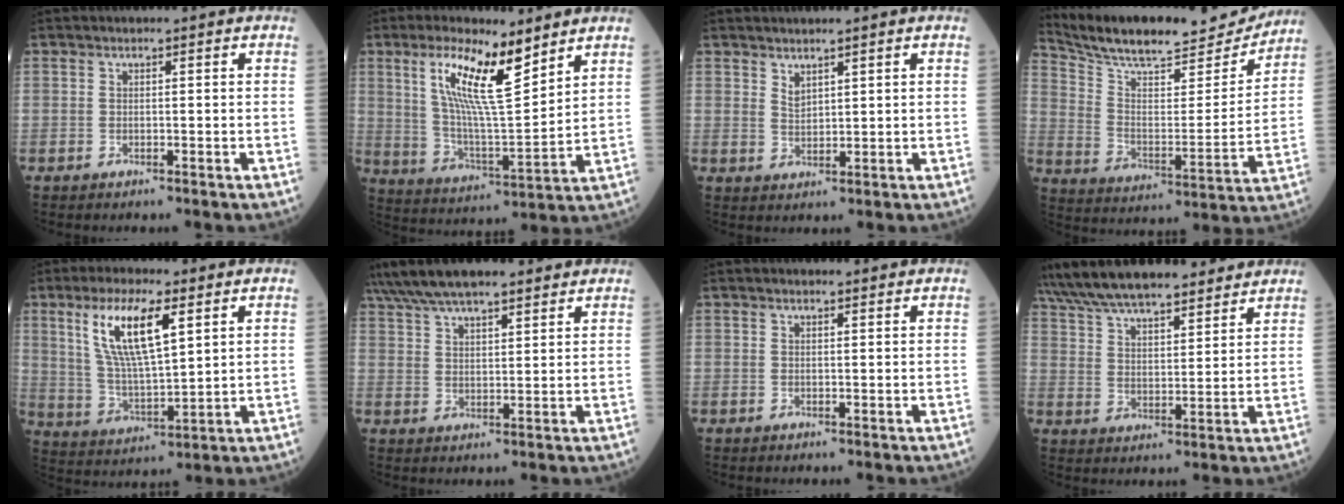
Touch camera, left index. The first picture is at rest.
{"total": 13.0, "force": [7.7, 2.2, 10.3], "torque": [-0.196, 0.007, 0.144]}
{"total": 2.3, "force": [1.9, 0.9, 1.0], "torque": [-0.021, -0.002, 0.042]}
{"total": 19.4, "force": [18.1, 4.0, 5.8], "torque": [-0.102, -0.012, 0.274]}
{"total": 11.5, "force": [5.3, 2.5, 9.9], "torque": [-0.207, 0.007, 0.108]}
{"total": 15.5, "force": [12.9, 3.9, 7.5], "torque": [-0.146, 0.050, 0.213]}
{"total": 1.3, "force": [1.2, 0.3, 0.4], "torque": [-0.007, 0.008, 0.018]}
{"total": 20.1, "force": [17.7, 4.7, 8.2], "torque": [-0.153, 0.042, 0.278]}